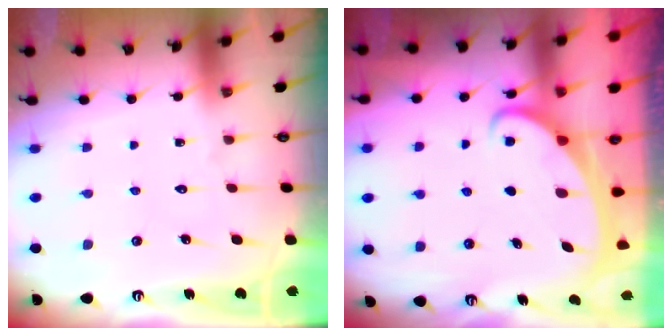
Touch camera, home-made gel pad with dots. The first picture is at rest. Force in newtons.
{"total": 2.2, "press": 2.2, "slide": 0.3}